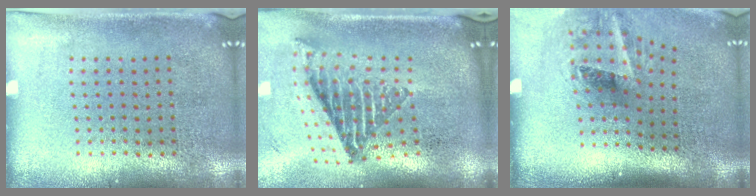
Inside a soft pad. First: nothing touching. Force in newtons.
{"total": 1.9, "press": 1.3, "slide": 1.5}
{"total": 1.9, "press": 1.2, "slide": 1.4}